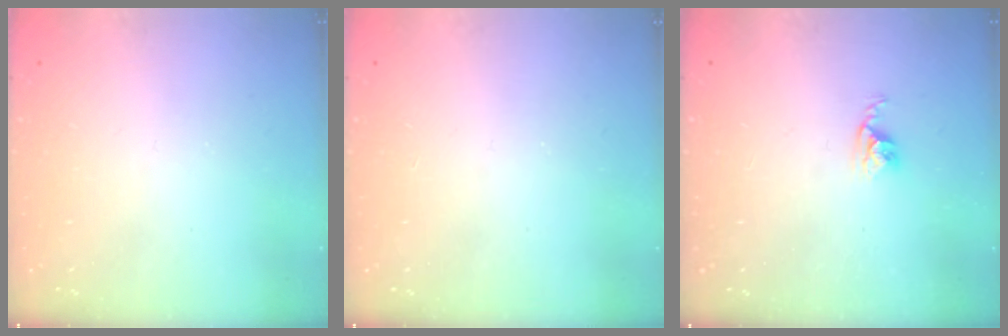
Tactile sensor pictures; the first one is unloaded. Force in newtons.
{"total": 1.7, "press": 1.7, "slide": 0.2}
{"total": 2.5, "press": 2.5, "slide": 0.4}